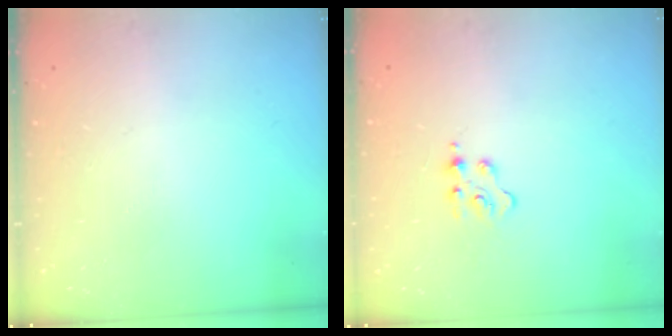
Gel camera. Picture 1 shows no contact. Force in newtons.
{"total": 2.2, "press": 2.2, "slide": 0.5}